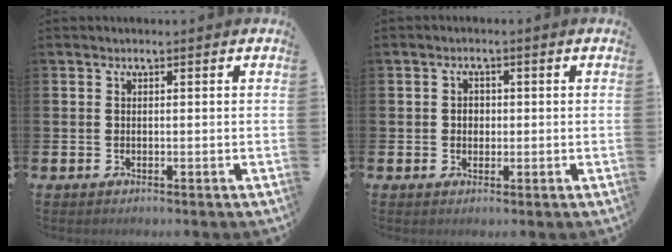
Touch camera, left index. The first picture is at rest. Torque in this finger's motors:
{"motor_torque": [0.14, -0.06, 0.04, 0.04]}